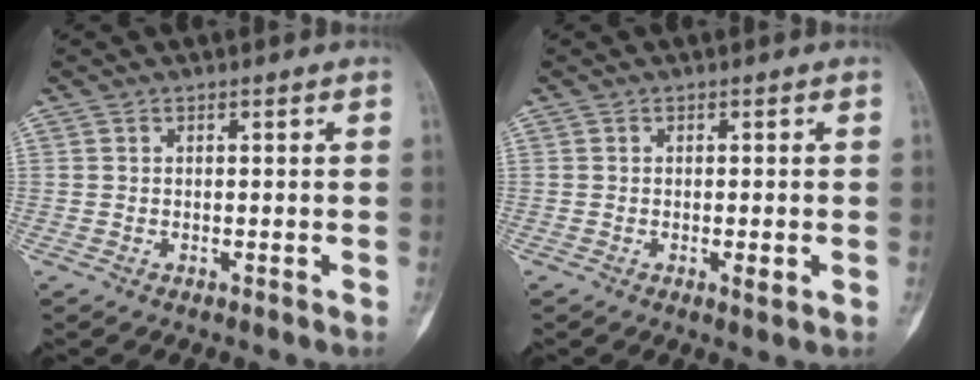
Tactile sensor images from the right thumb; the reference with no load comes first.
{"total": 1.8, "force": [-0.4, 0.5, 1.7], "torque": [-0.023, -0.005, -0.004]}